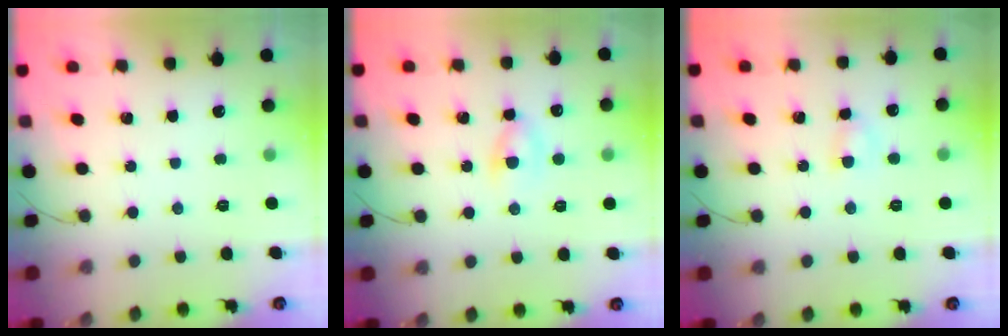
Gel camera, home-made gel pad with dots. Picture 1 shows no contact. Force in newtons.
{"total": 4.3, "press": 4.1, "slide": 1.4}
{"total": 3.4, "press": 3.3, "slide": 1.1}